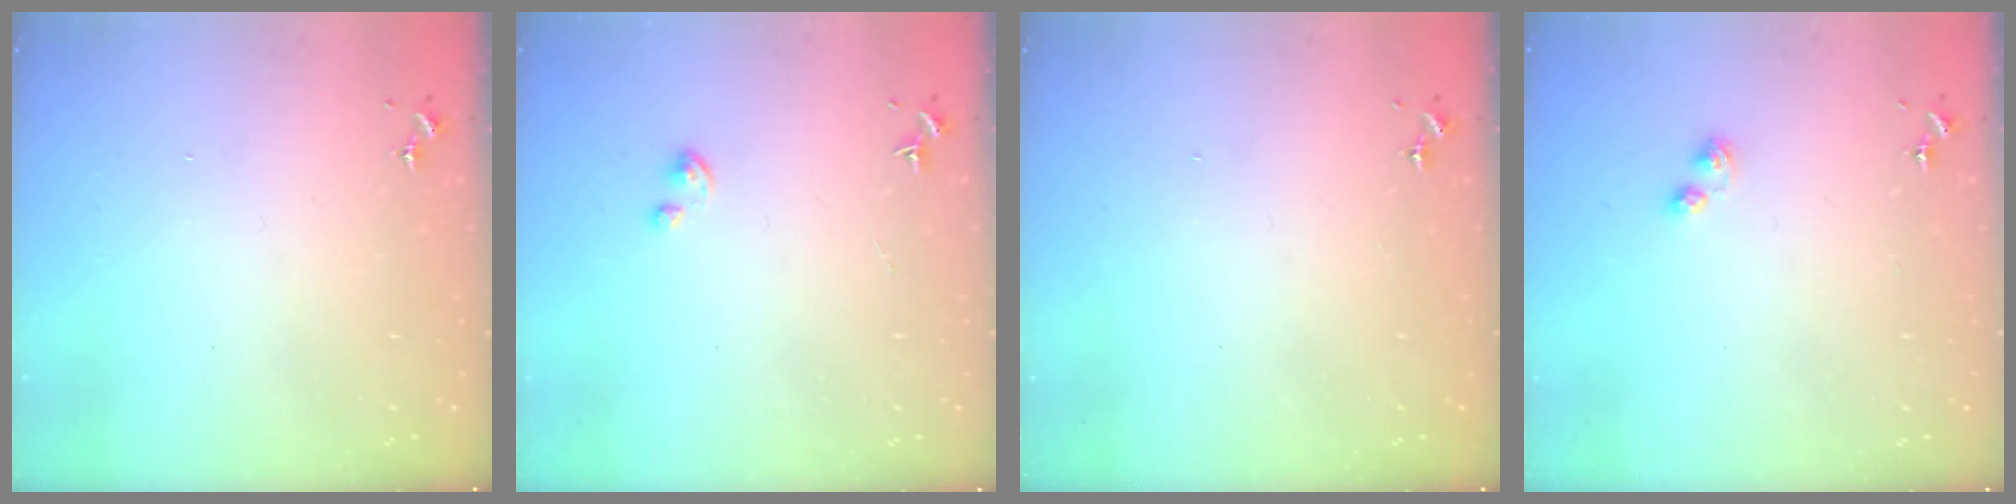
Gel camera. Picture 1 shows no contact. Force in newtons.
{"total": 1.8, "press": 1.8, "slide": 0.1}
{"total": 0.0}
{"total": 4.4, "press": 4.3, "slide": 0.8}